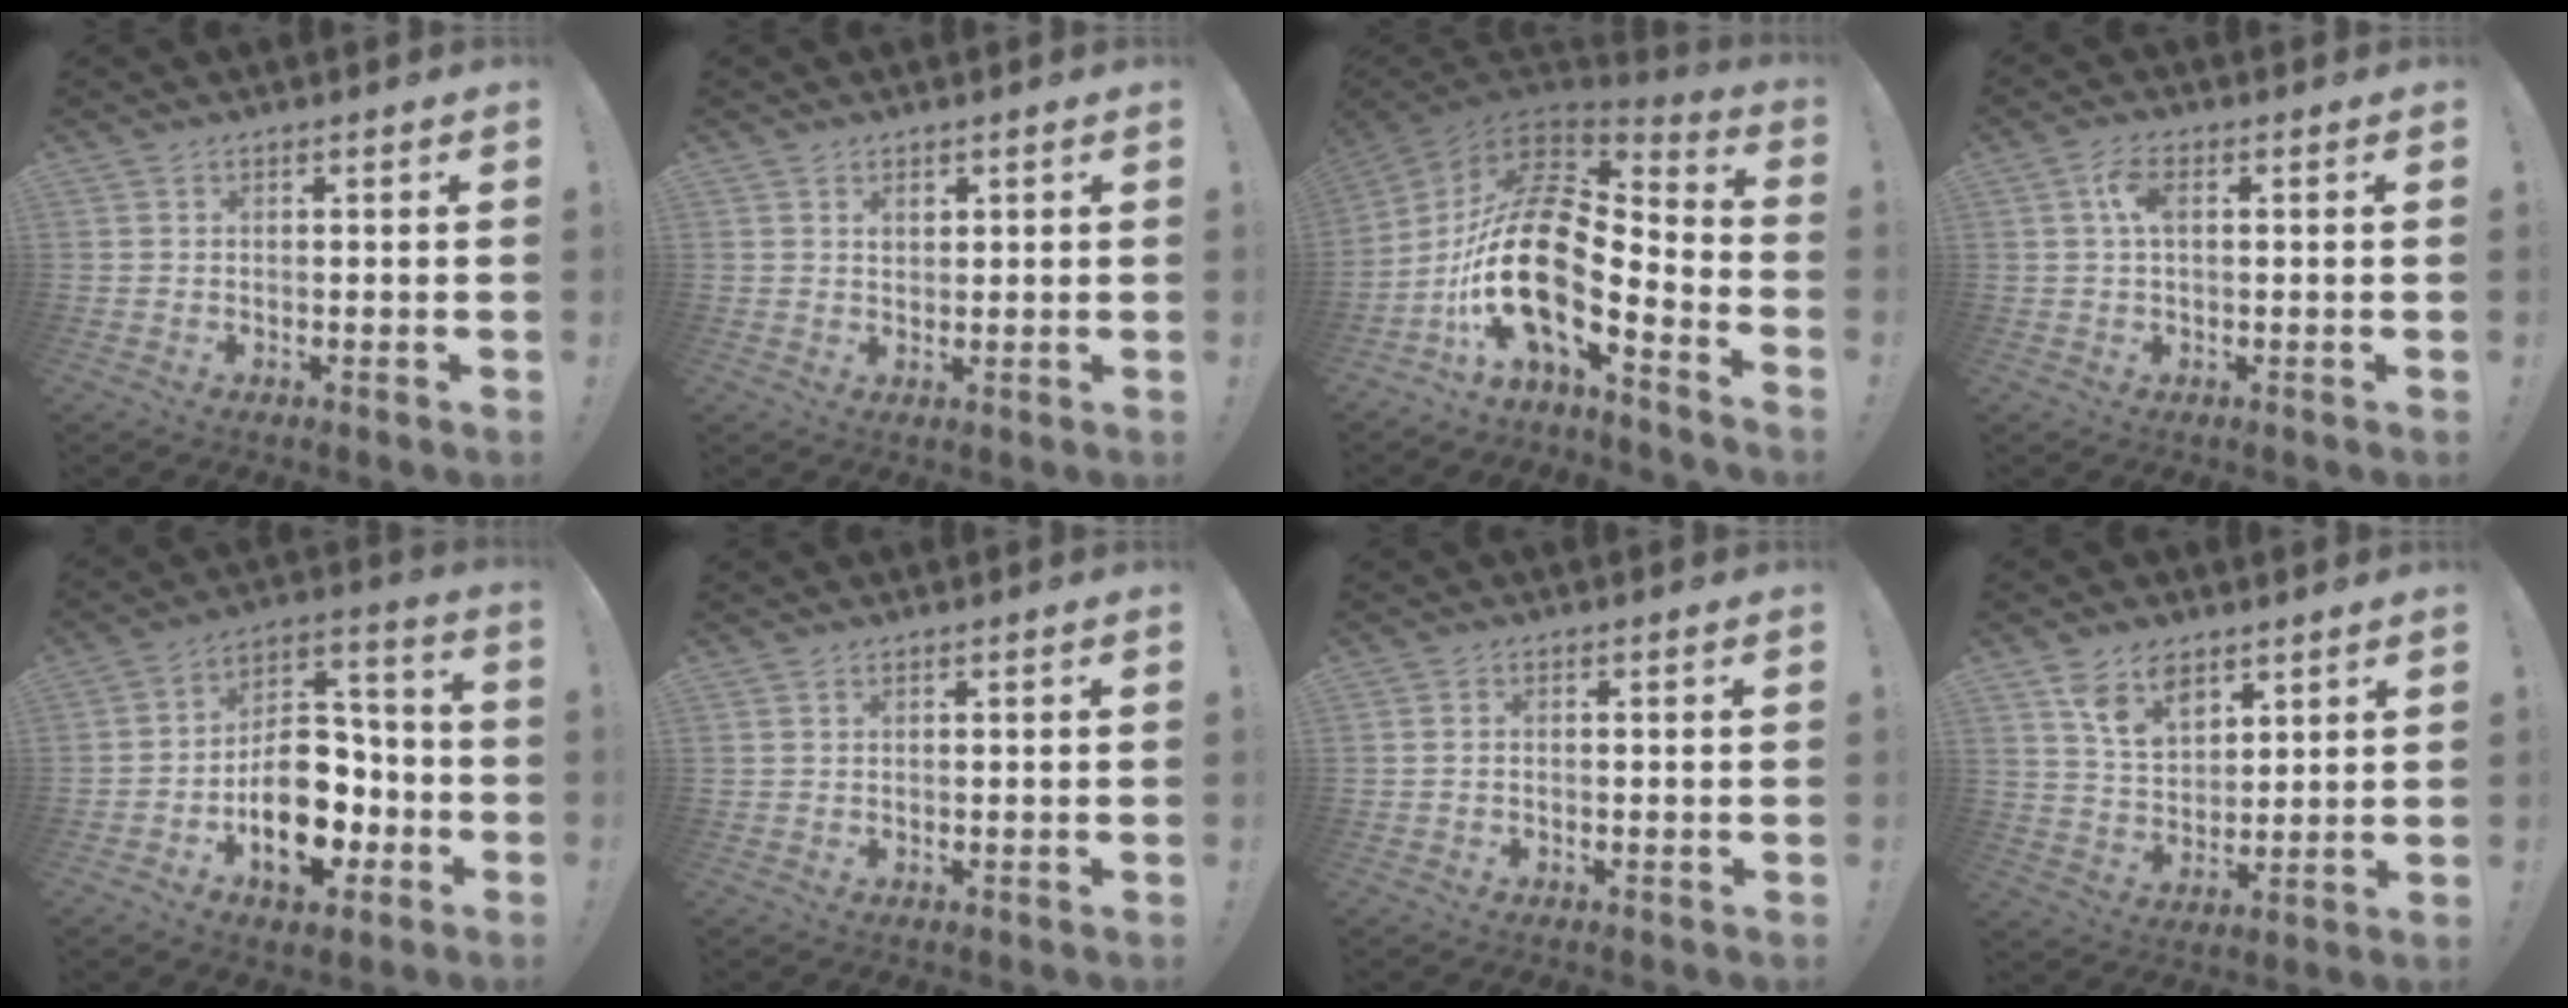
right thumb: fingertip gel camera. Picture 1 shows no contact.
{"total": 1.7, "force": [0.9, 1.2, 0.8], "torque": [-0.008, -0.002, 0.015]}
{"total": 20.9, "force": [-3.2, 8.8, 18.6], "torque": [-0.385, 0.002, -0.058]}
{"total": 5.0, "force": [0.9, 2.4, 4.3], "torque": [-0.084, 0.010, 0.015]}
{"total": 17.9, "force": [-6.8, 11.8, 11.7], "torque": [-0.163, 0.052, -0.098]}
{"total": 0.0}
{"total": 0.6, "force": [-0.2, 0.4, 0.3], "torque": [-0.008, 0.004, -0.004]}
{"total": 10.3, "force": [6.6, 6.3, 4.7], "torque": [-0.077, -0.032, 0.127]}